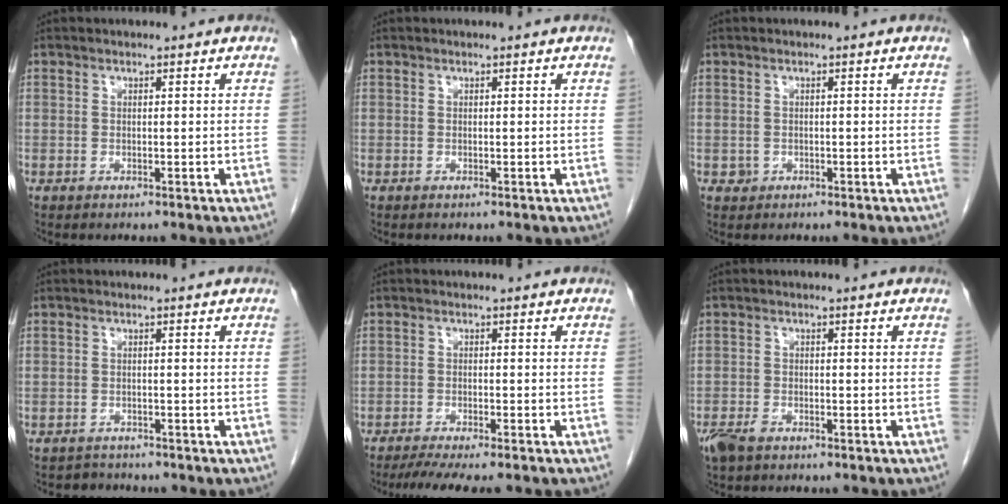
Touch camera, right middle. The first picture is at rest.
{"total": 0.0}
{"total": 0.8, "force": [-0.2, 0.8, 0.1], "torque": [0.000, 0.004, -0.002]}
{"total": 2.1, "force": [-1.8, 0.7, -0.7], "torque": [0.007, -0.002, -0.030]}
{"total": 8.5, "force": [-7.2, 0.7, 4.4], "torque": [-0.062, -0.013, -0.108]}
{"total": 4.3, "force": [-3.2, 1.9, 2.1], "torque": [-0.045, -0.006, -0.052]}